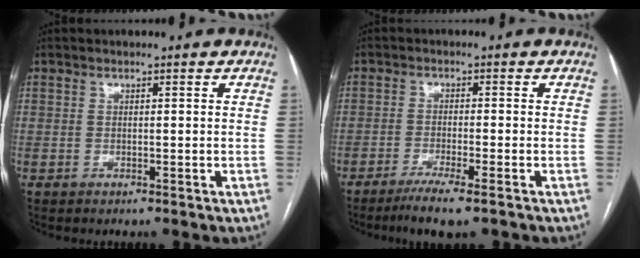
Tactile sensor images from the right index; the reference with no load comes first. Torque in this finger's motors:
{"motor_torque": [0.11, -0.08, 0.03, 0.04]}